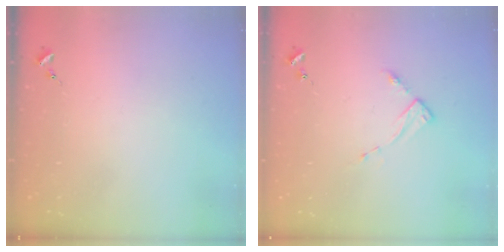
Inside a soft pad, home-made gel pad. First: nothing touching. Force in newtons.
{"total": 2.8, "press": 2.8, "slide": 0.4}